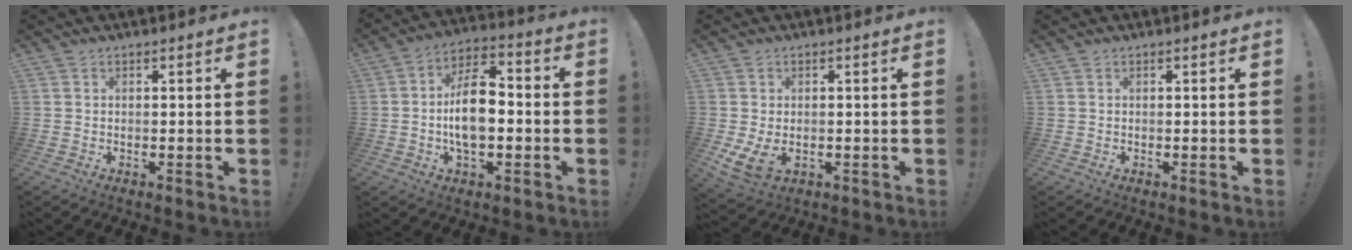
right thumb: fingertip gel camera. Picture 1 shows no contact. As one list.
[{"total": 13.7, "force": [-2.1, 7.4, 11.3], "torque": [-0.203, 0.016, -0.040]}, {"total": 5.6, "force": [0.0, 3.4, 4.4], "torque": [-0.080, -0.017, 0.004]}, {"total": 0.0}]